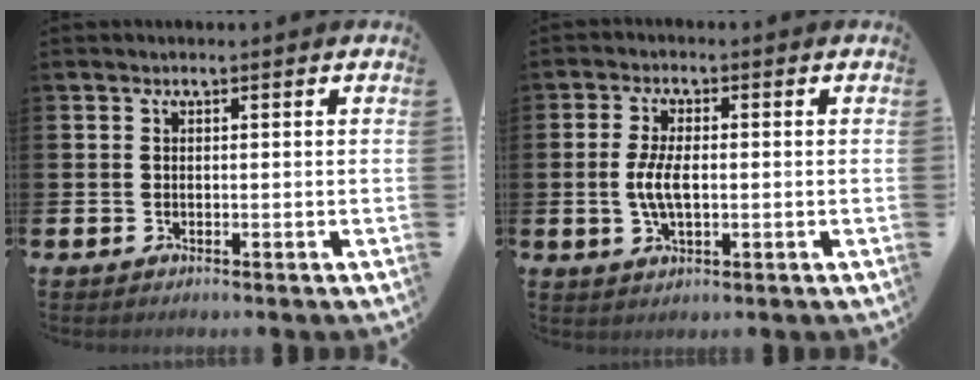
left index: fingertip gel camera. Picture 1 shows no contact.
{"total": 4.9, "force": [-0.1, 2.1, 4.4], "torque": [-0.092, 0.001, -0.008]}